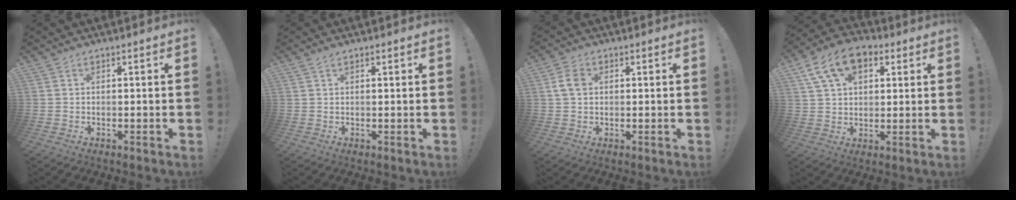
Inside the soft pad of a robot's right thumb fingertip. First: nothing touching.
{"total": 1.0, "force": [0.8, 0.3, 0.6], "torque": [-0.005, -0.003, 0.013]}
{"total": 5.5, "force": [1.1, 3.8, 3.9], "torque": [-0.065, 0.003, 0.021]}
{"total": 13.9, "force": [6.3, 8.8, 8.7], "torque": [-0.146, -0.016, 0.122]}